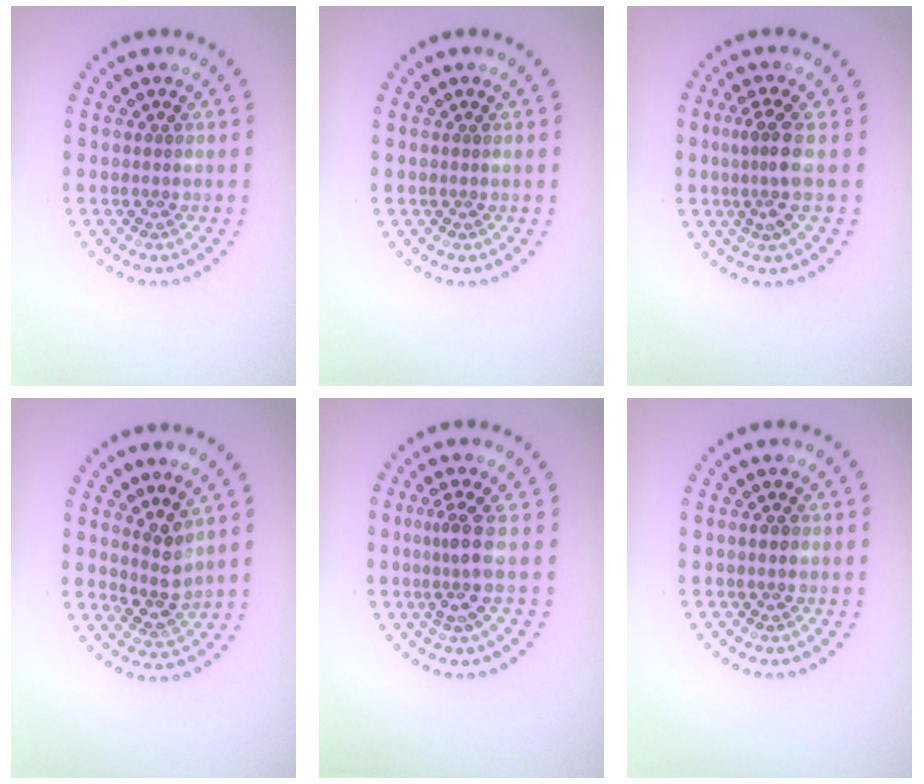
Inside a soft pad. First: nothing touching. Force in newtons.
{"total": 0.0}
{"total": 2.8, "press": 2.1, "slide": 1.8}
{"total": 2.7, "press": 2.0, "slide": 1.8}
{"total": 2.8, "press": 2.0, "slide": 1.9}
{"total": 1.1, "press": 1.1, "slide": 0.0}